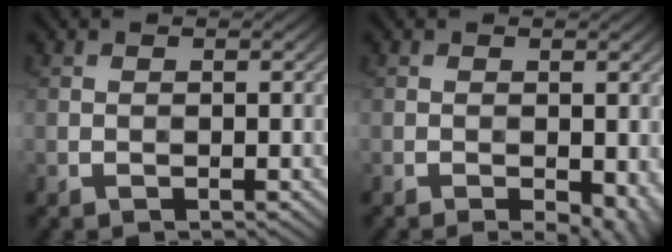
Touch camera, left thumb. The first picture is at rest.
{"total": 4.1, "force": [-1.7, 1.9, 3.2], "torque": [-0.042, -0.012, -0.015]}